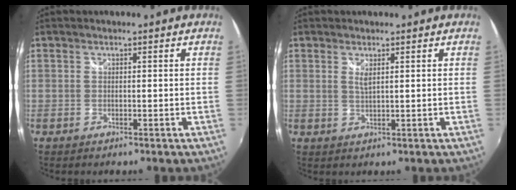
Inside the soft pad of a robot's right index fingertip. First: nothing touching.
{"total": 1.7, "force": [0.9, 0.2, 1.5], "torque": [-0.026, 0.002, 0.016]}